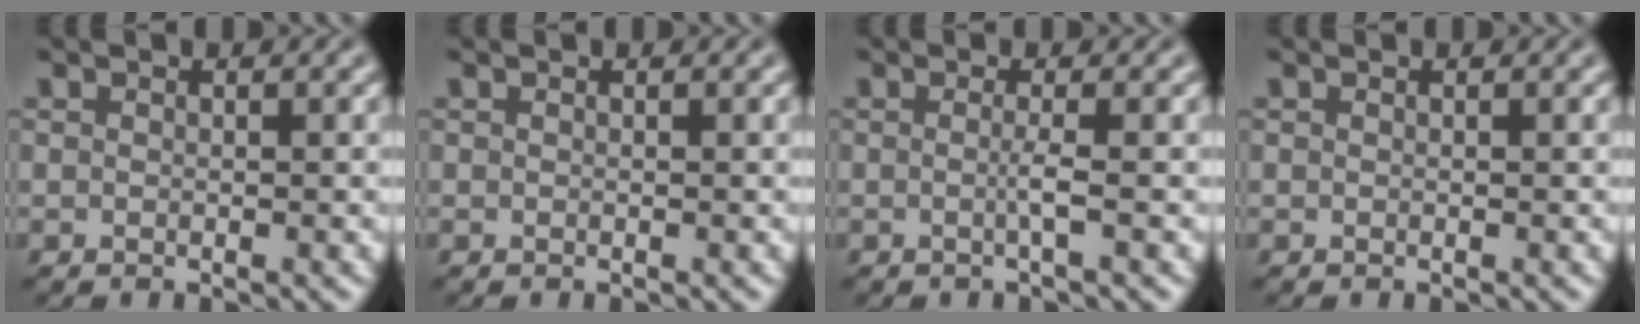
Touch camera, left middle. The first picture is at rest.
{"total": 0.0}
{"total": 1.3, "force": [-0.2, 0.2, 1.3], "torque": [-0.025, -0.005, -0.008]}
{"total": 0.0}